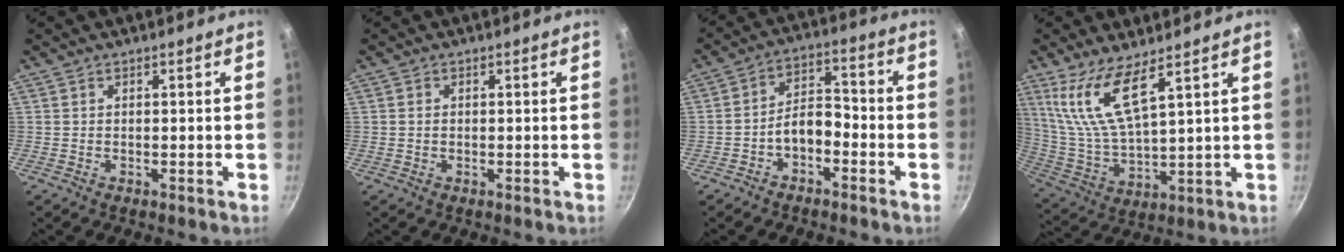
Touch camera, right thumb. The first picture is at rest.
{"total": 0.9, "force": [0.1, 0.7, 0.5], "torque": [-0.008, 0.003, 0.002]}
{"total": 6.6, "force": [-3.2, 3.8, 4.4], "torque": [-0.057, 0.048, -0.057]}
{"total": 11.7, "force": [6.9, 3.0, 8.9], "torque": [-0.181, -0.049, 0.154]}